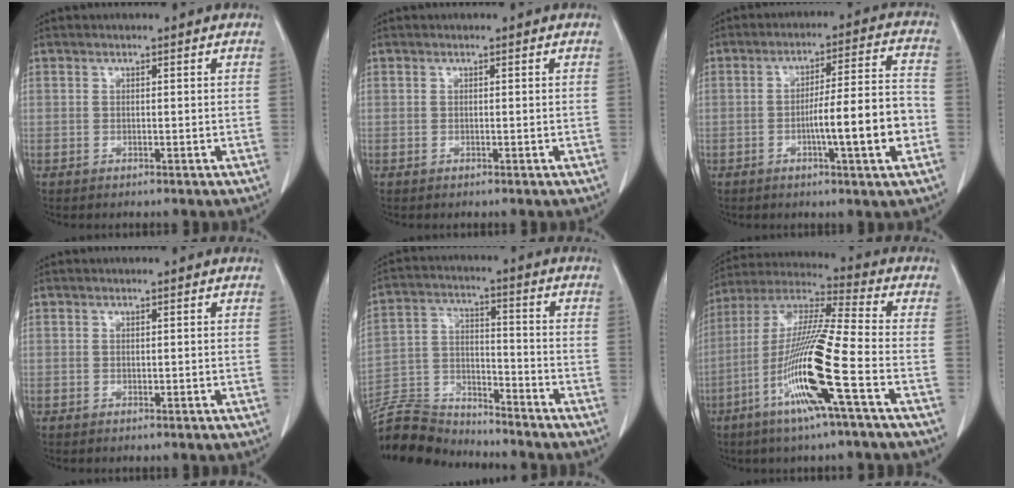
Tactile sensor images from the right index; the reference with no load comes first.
{"total": 0.0}
{"total": 11.6, "force": [-3.2, 0.2, 11.1], "torque": [-0.169, 0.008, -0.049]}
{"total": 0.0}
{"total": 11.6, "force": [-11.4, 1.9, 0.6], "torque": [-0.010, 0.025, -0.213]}
{"total": 16.6, "force": [-6.2, -0.6, 15.4], "torque": [-0.312, -0.017, -0.127]}